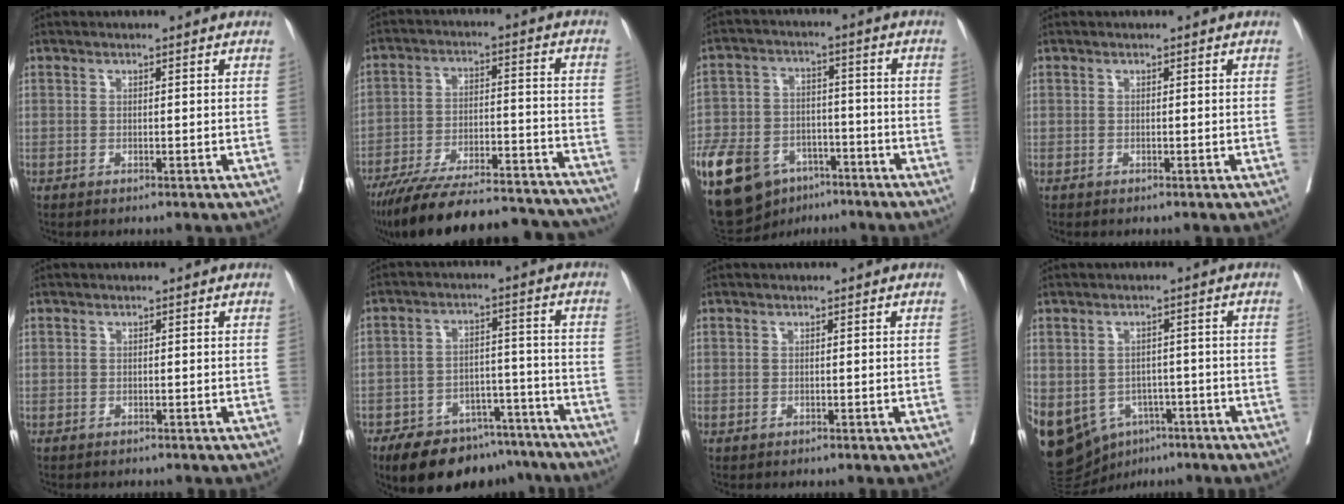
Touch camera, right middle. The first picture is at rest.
{"total": 29.4, "force": [-26.4, 5.1, 11.8], "torque": [-0.158, -0.019, -0.370]}
{"total": 20.9, "force": [-12.2, 12.5, 11.4], "torque": [-0.284, -0.004, -0.205]}
{"total": 0.0}
{"total": 0.5, "force": [-0.3, 0.4, -0.1], "torque": [0.001, 0.006, -0.006]}
{"total": 14.6, "force": [-11.8, 6.7, 5.6], "torque": [-0.070, 0.023, -0.166]}
{"total": 0.0}
{"total": 23.9, "force": [-10.6, 18.0, 11.6], "torque": [-0.351, -0.013, -0.142]}